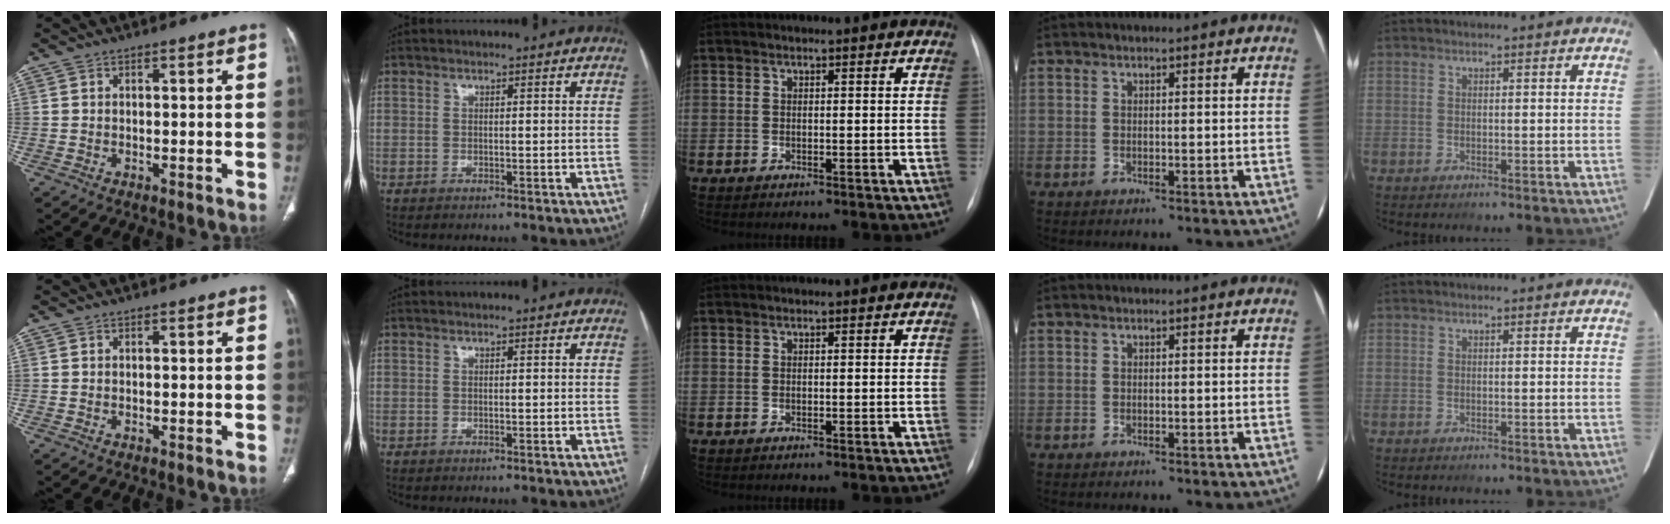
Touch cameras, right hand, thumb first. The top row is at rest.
{}